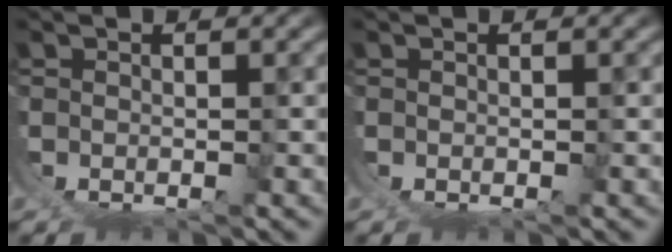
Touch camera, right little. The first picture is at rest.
{"total": 0.0}